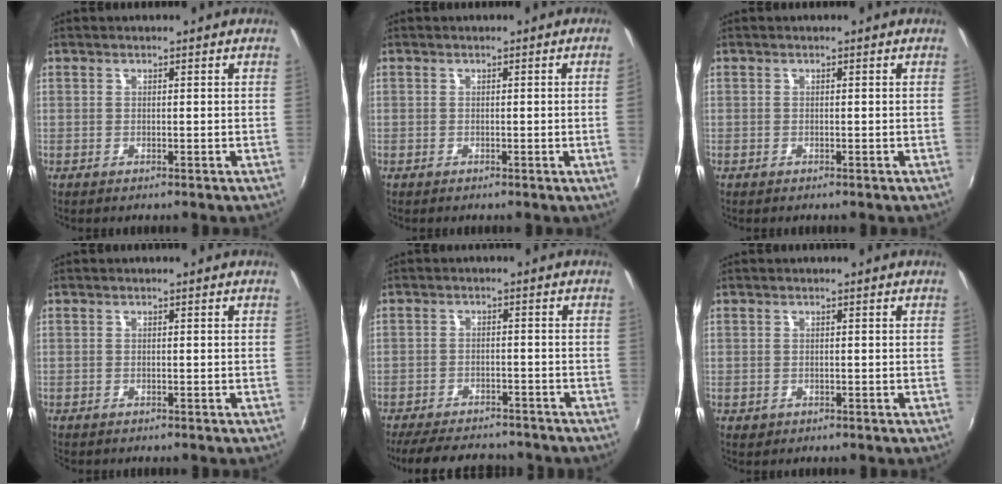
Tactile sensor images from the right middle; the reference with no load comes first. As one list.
[{"total": 1.6, "force": [0.0, -1.0, 1.3], "torque": [-0.011, -0.012, 0.003]}, {"total": 0.0}, {"total": 0.5, "force": [-0.5, 0.2, 0.1], "torque": [-0.002, -0.003, -0.010]}, {"total": 13.5, "force": [-11.5, 4.3, 5.5], "torque": [-0.125, -0.009, -0.165]}, {"total": 0.9, "force": [-0.4, 0.8, 0.2], "torque": [-0.005, -0.004, -0.005]}]